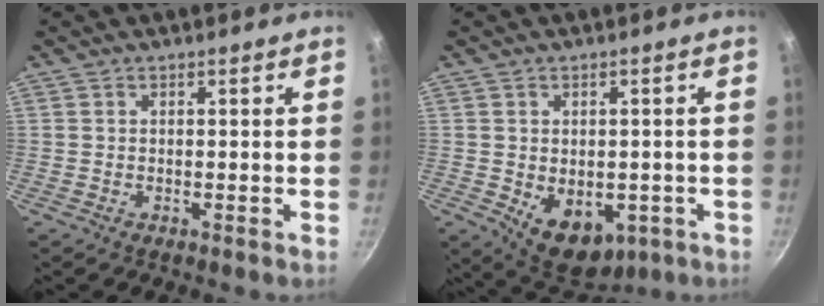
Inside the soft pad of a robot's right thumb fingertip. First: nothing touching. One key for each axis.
{"total": 10.2, "fx": -2.3, "fy": 7.0, "fz": 7.1, "tx": -0.072, "ty": -0.007, "tz": -0.010}